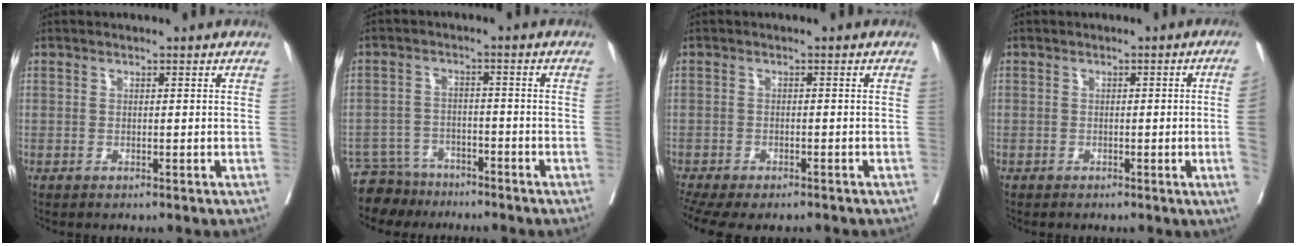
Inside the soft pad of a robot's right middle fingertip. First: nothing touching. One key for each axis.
{"total": 5.7, "fx": -5.1, "fy": 2.5, "fz": -0.8, "tx": 0.015, "ty": 0.004, "tz": -0.091}
{"total": 10.4, "fx": -8.5, "fy": 3.3, "fz": 5.0, "tx": -0.106, "ty": -0.007, "tz": -0.117}
{"total": 3.5, "fx": -0.6, "fy": -1.0, "fz": 3.3, "tx": -0.038, "ty": -0.006, "tz": -0.008}